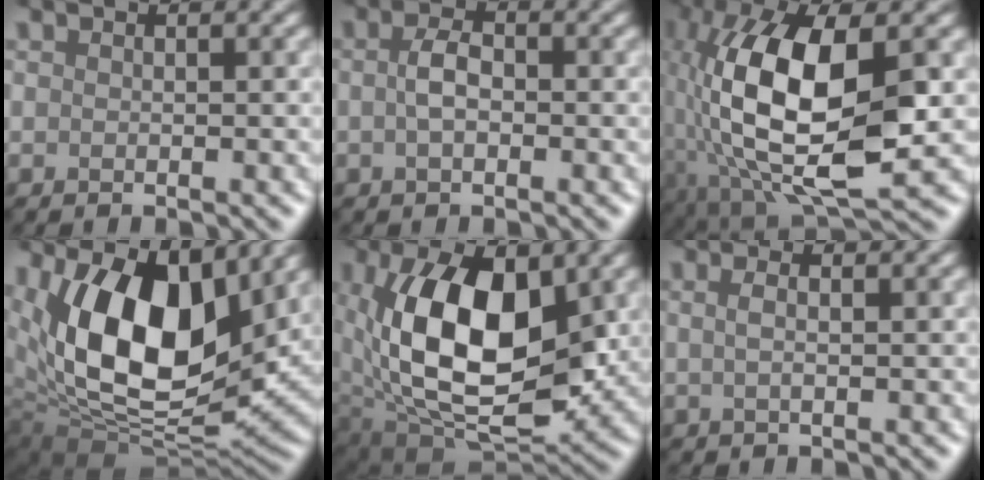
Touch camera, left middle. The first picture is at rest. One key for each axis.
{"total": 1.6, "fx": 0.2, "fy": 0.8, "fz": 1.4, "tx": -0.032, "ty": 0.006, "tz": -0.005}
{"total": 12.9, "fx": -1.0, "fy": 5.6, "fz": 11.6, "tx": -0.243, "ty": 0.003, "tz": -0.031}
{"total": 12.8, "fx": 4.6, "fy": 7.1, "fz": 9.6, "tx": -0.170, "ty": -0.015, "tz": 0.077}
{"total": 12.4, "fx": 1.7, "fy": 7.0, "fz": 10.1, "tx": -0.184, "ty": -0.009, "tz": 0.033}
{"total": 1.5, "fx": 1.1, "fy": 0.5, "fz": 0.9, "tx": -0.002, "ty": 0.005, "tz": 0.005}